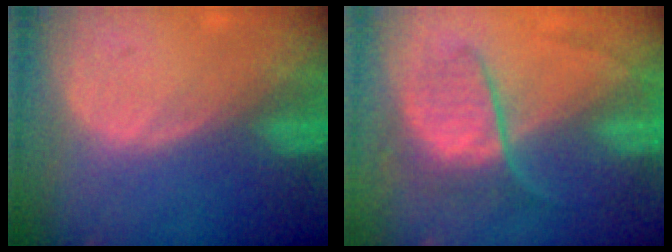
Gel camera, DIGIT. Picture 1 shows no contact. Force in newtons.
{"total": 6.5, "press": 6.5, "slide": 0.9}